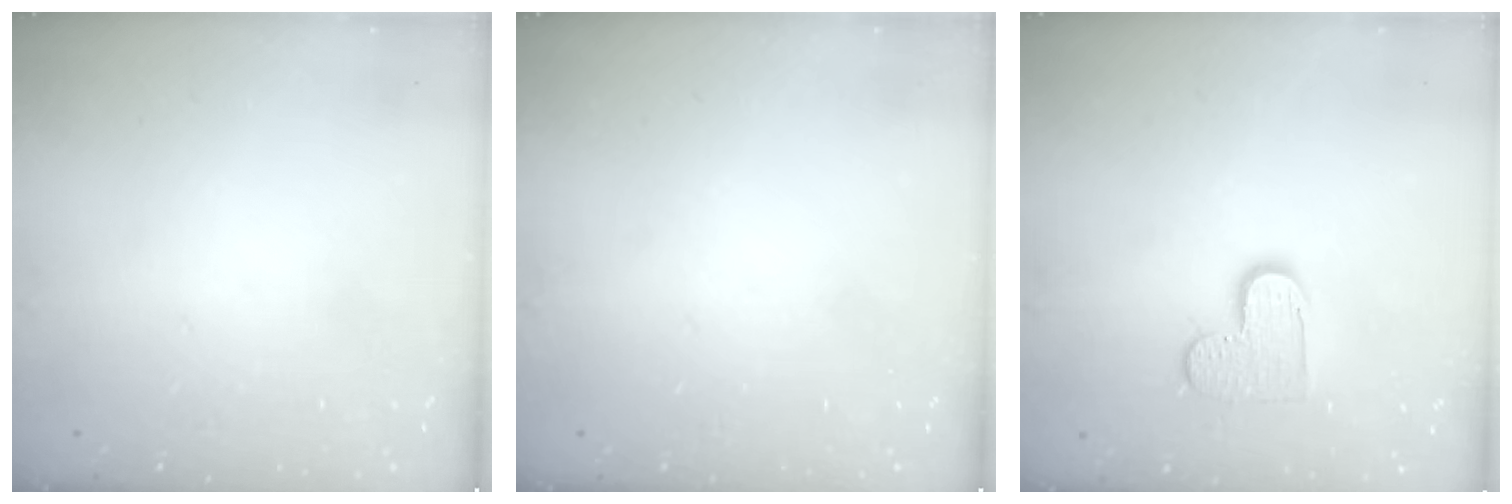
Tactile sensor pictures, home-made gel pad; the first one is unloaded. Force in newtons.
{"total": 0.0}
{"total": 9.2, "press": 9.1, "slide": 0.6}